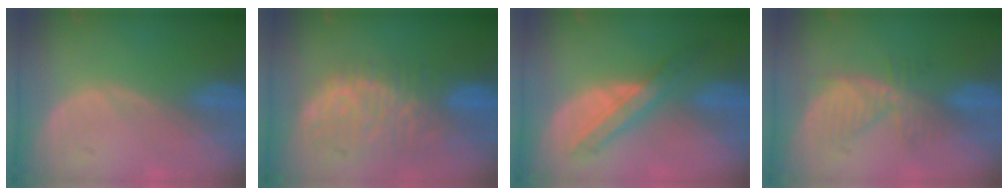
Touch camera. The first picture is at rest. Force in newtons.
{"total": 11.0, "press": 9.6, "slide": 5.4}
{"total": 6.1, "press": 6.0, "slide": 1.0}
{"total": 6.0, "press": 5.9, "slide": 1.1}